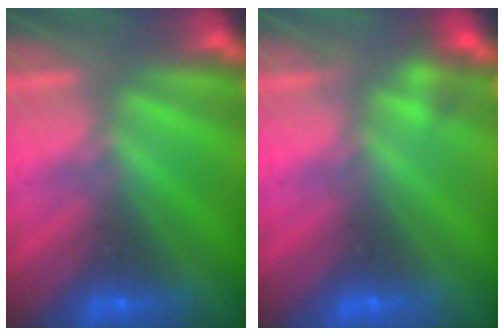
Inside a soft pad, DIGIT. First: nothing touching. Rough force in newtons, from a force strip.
{"total": 2.1}